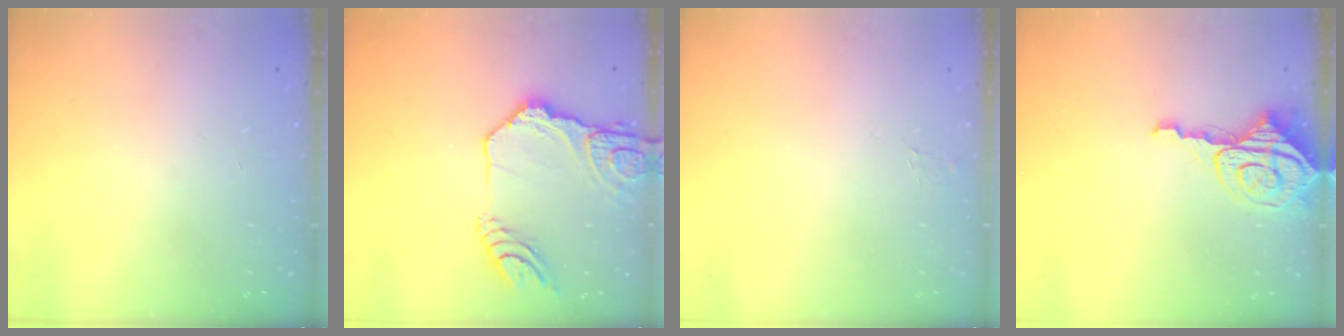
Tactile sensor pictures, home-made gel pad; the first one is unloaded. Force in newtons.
{"total": 16.9, "press": 16.8, "slide": 1.9}
{"total": 3.4, "press": 3.4, "slide": 0.4}
{"total": 8.0, "press": 8.0, "slide": 0.8}